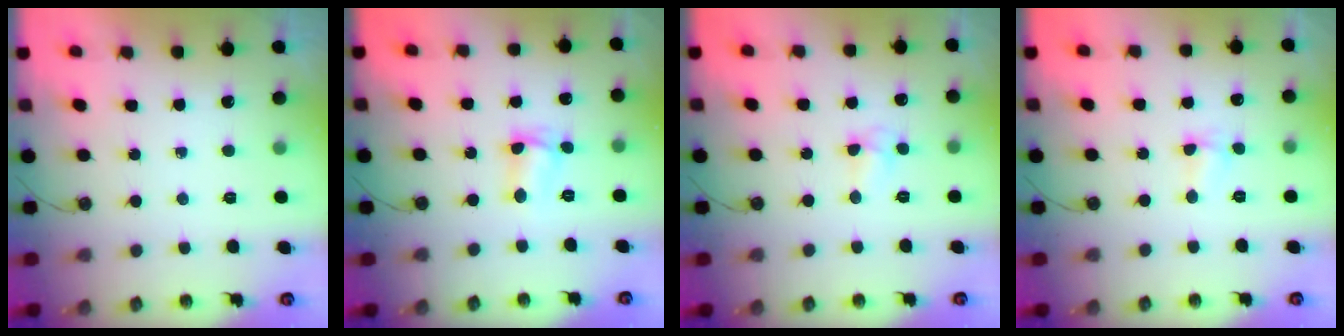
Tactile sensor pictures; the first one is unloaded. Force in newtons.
{"total": 5.1, "press": 3.8, "slide": 3.4}
{"total": 5.7, "press": 5.7, "slide": 0.6}
{"total": 3.0, "press": 2.9, "slide": 0.5}